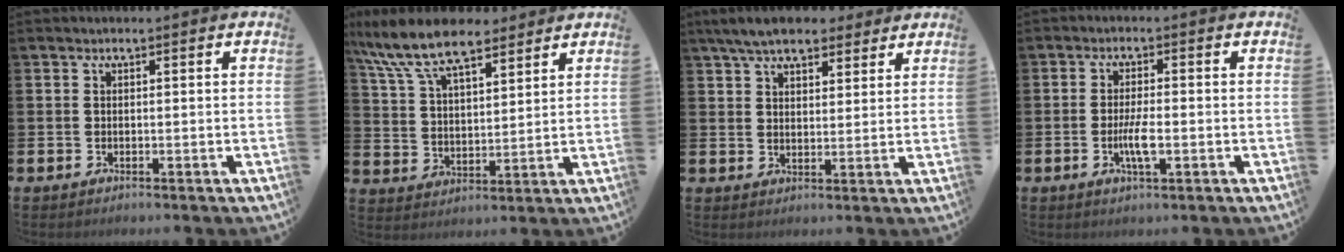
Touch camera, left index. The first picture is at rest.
{"total": 10.4, "force": [8.9, 3.3, 4.3], "torque": [-0.127, -0.030, 0.165]}
{"total": 6.6, "force": [5.8, 2.1, 2.3], "torque": [-0.056, -0.012, 0.106]}
{"total": 3.4, "force": [-1.0, 0.7, 3.2], "torque": [-0.070, 0.001, -0.019]}